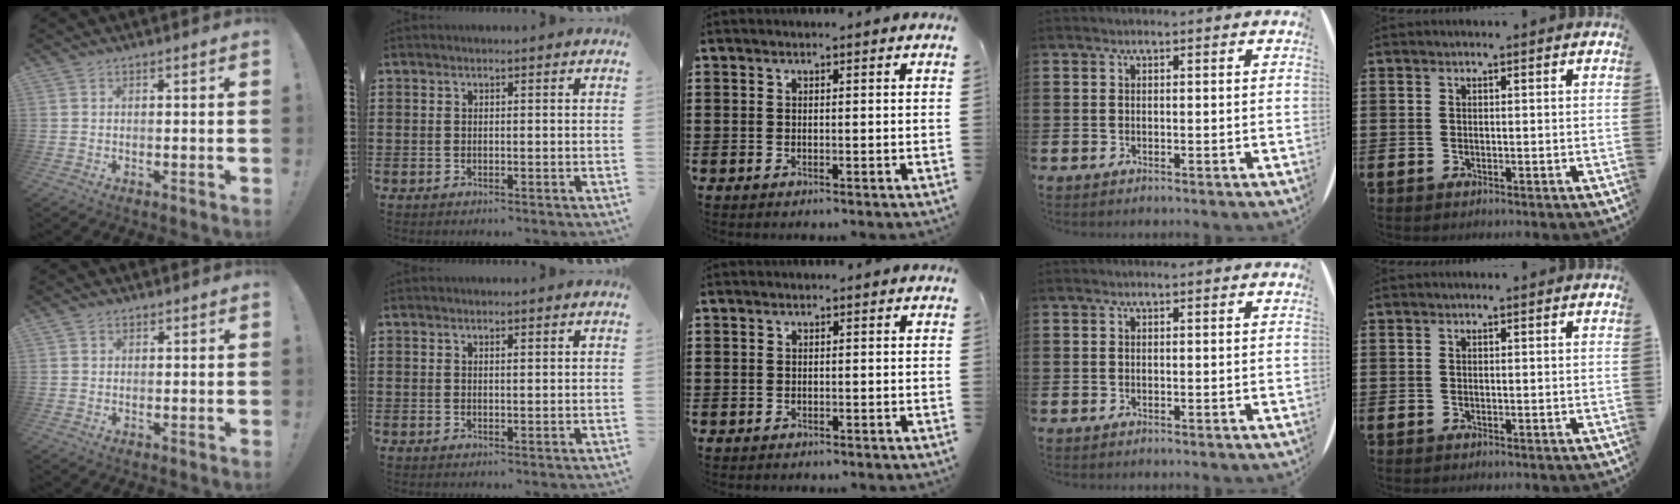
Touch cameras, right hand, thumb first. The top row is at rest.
{"thumb": {"total": 1.2, "force": [0.6, 1.0, 0.1], "torque": [0.006, -0.002, 0.010]}, "index": {"total": 0.7, "force": [0.3, 0.2, 0.6], "torque": [-0.012, 0.003, 0.005]}, "middle": {"total": 0.6, "force": [-0.5, 0.4, -0.1], "torque": [0.001, 0.003, -0.013]}}